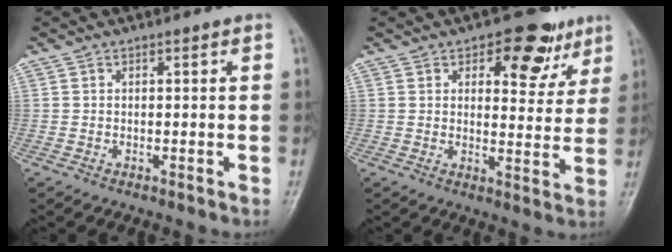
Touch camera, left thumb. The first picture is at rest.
{"total": 10.5, "force": [5.8, 5.9, 6.5], "torque": [-0.034, -0.024, 0.074]}